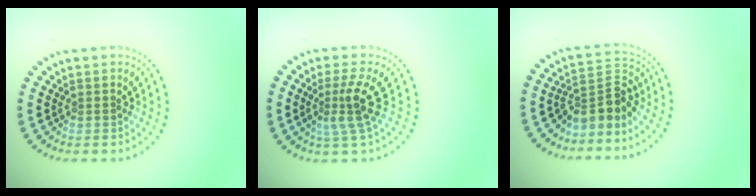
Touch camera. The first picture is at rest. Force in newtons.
{"total": 3.2, "press": 2.2, "slide": 2.3}
{"total": 3.4, "press": 2.4, "slide": 2.4}